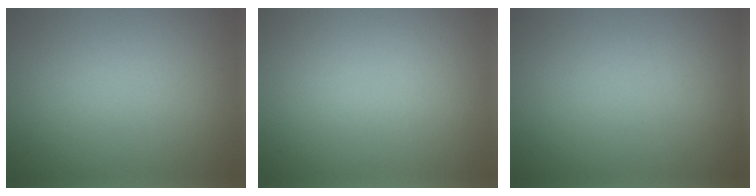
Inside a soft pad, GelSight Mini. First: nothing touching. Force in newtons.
{"total": 0.0}
{"total": 0.0}